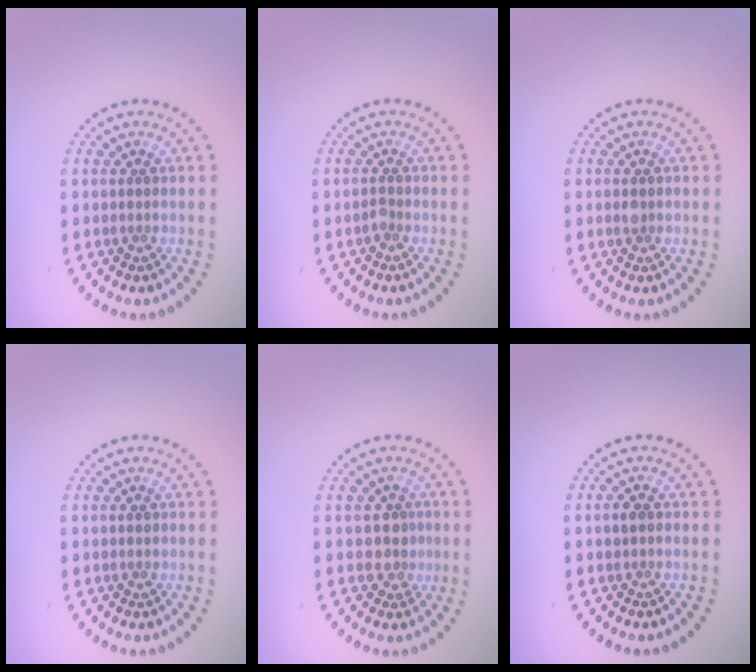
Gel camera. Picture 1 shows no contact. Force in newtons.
{"total": 0.8, "press": 0.5, "slide": 0.6}
{"total": 0.9, "press": 0.9, "slide": 0.0}
{"total": 0.8, "press": 0.8, "slide": 0.1}
{"total": 2.1, "press": 1.8, "slide": 1.1}
{"total": 1.2, "press": 1.2, "slide": 0.3}